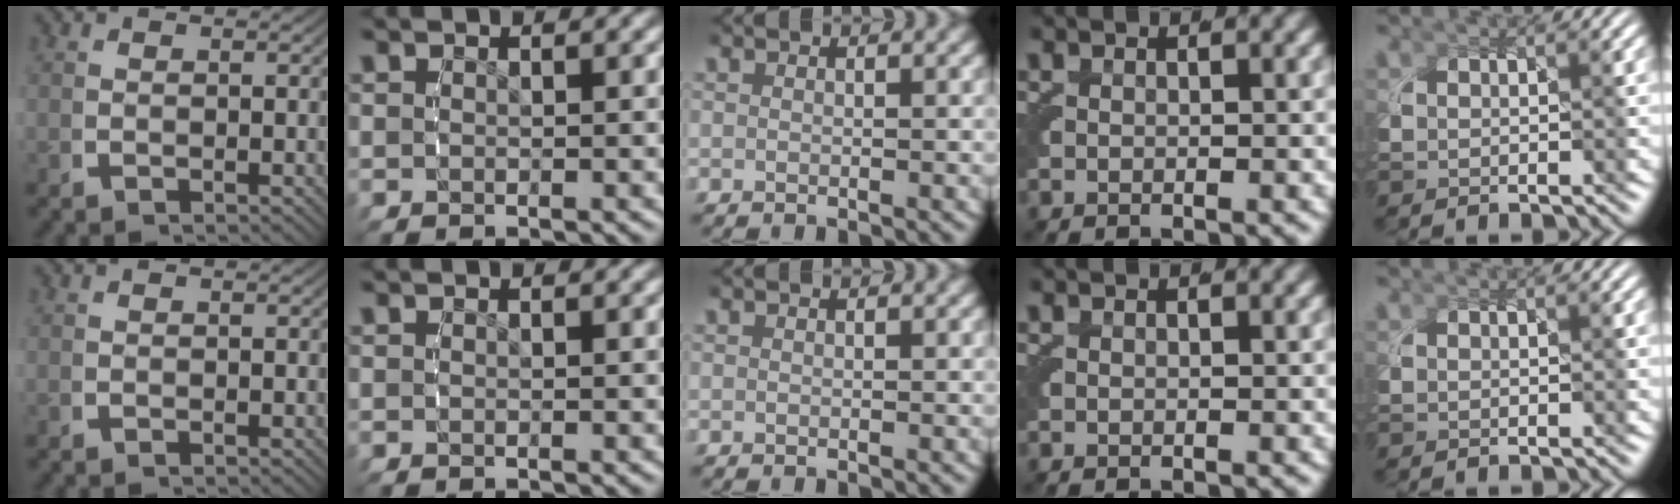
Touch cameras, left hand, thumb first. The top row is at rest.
{}